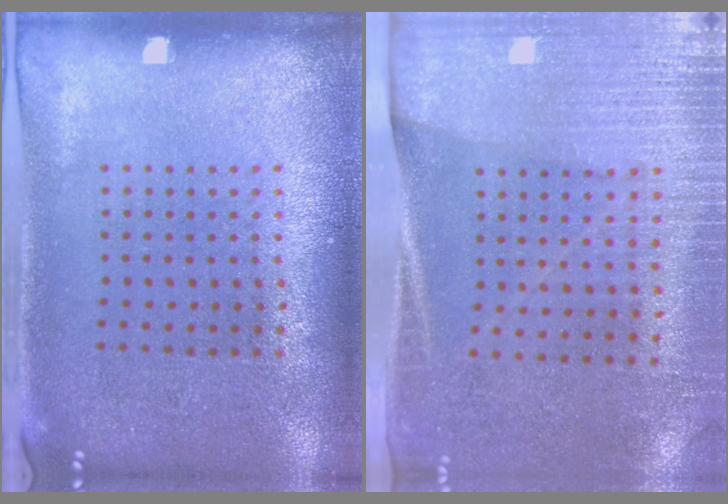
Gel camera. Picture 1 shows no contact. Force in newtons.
{"total": 2.8, "press": 2.5, "slide": 1.3}